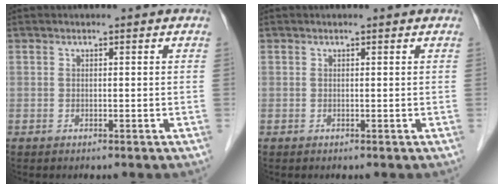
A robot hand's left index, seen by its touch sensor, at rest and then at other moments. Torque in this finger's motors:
{"motor_torque": [-1.01, -0.06, -0.58, -0.15]}